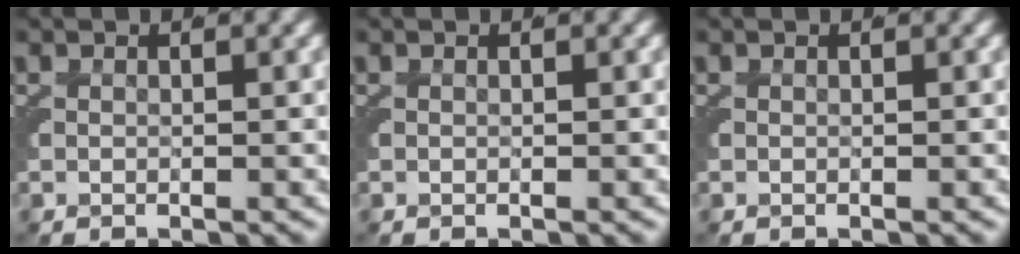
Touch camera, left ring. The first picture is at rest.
{"total": 0.0}
{"total": 0.0}